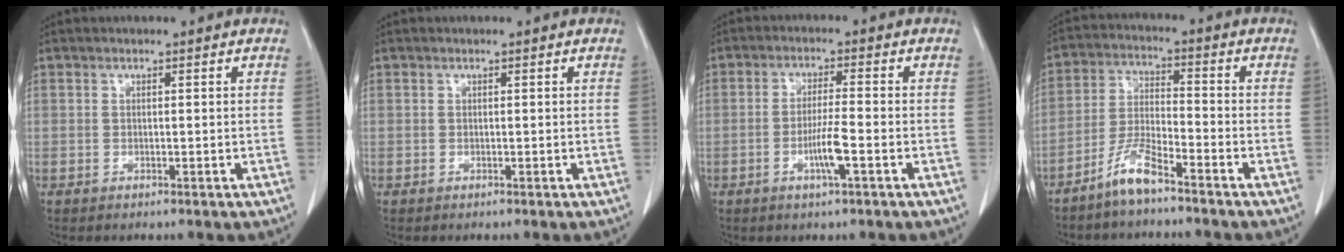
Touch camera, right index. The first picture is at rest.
{"total": 0.0}
{"total": 5.0, "force": [-1.8, -0.1, 4.7], "torque": [-0.089, -0.007, -0.034]}
{"total": 6.4, "force": [-5.0, 0.6, 4.0], "torque": [-0.091, -0.010, -0.101]}